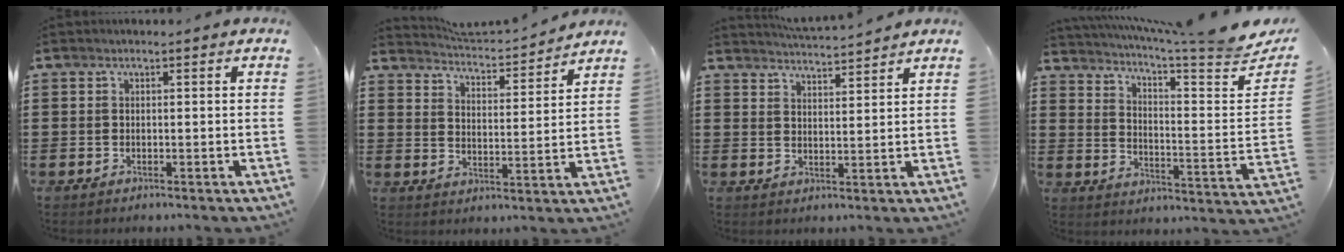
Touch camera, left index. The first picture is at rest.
{"total": 3.4, "force": [3.4, -0.2, 0.1], "torque": [-0.024, -0.035, 0.055]}
{"total": 3.7, "force": [3.7, -0.5, 0.3], "torque": [-0.019, -0.022, 0.065]}
{"total": 6.0, "force": [4.9, -0.2, 3.3], "torque": [-0.071, -0.054, 0.076]}